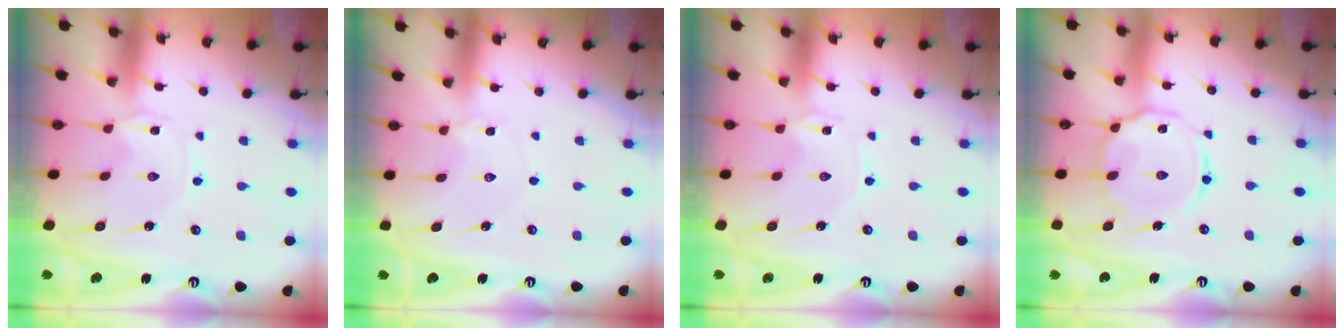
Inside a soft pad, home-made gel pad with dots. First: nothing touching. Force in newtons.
{"total": 2.7, "press": 2.7, "slide": 0.3}
{"total": 0.0}
{"total": 13.2, "press": 13.2, "slide": 1.2}